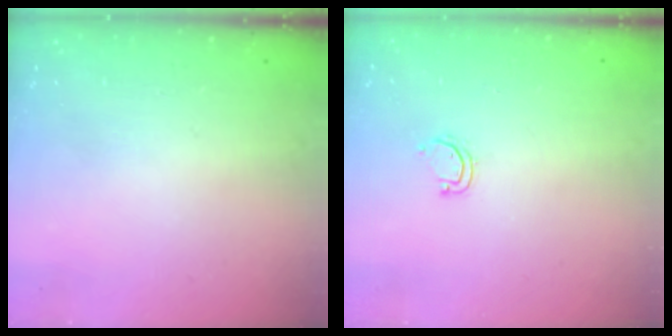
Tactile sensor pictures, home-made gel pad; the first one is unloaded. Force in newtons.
{"total": 3.0, "press": 3.0, "slide": 0.2}